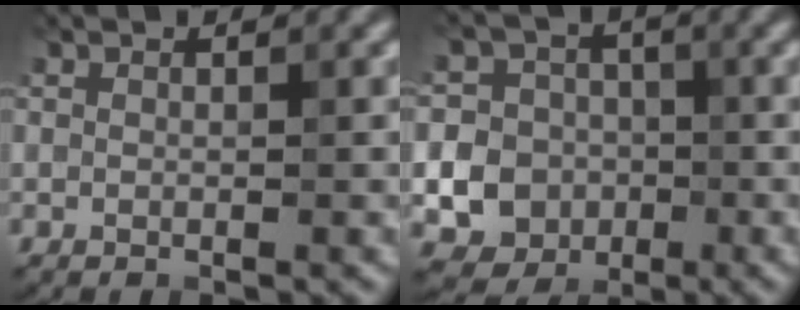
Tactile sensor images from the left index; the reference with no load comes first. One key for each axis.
{"total": 13.7, "fx": -3.9, "fy": 12.7, "fz": 3.2, "tx": -0.084, "ty": -0.014, "tz": -0.088}